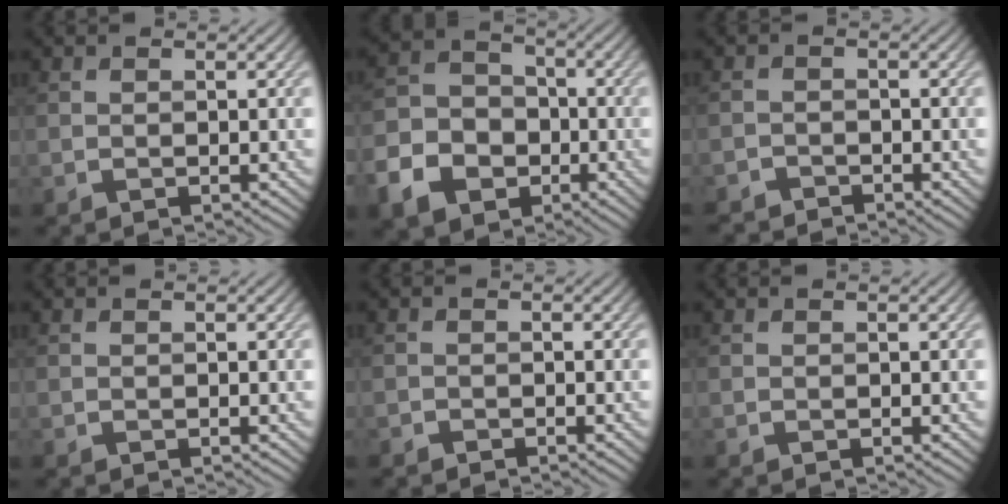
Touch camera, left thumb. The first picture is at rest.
{"total": 9.8, "force": [-4.5, 7.6, 4.2], "torque": [-0.121, -0.029, -0.097]}
{"total": 2.2, "force": [-2.1, 0.7, 0.0], "torque": [0.001, -0.001, -0.045]}
{"total": 0.0}
{"total": 0.9, "force": [-0.8, 0.4, 0.0], "torque": [0.000, 0.000, -0.016]}
{"total": 0.0}